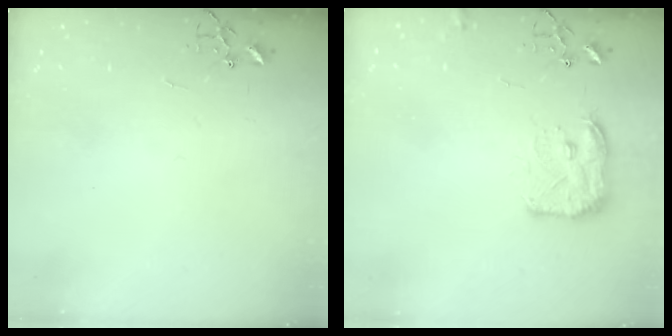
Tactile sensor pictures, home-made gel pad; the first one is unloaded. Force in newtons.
{"total": 11.8, "press": 11.8, "slide": 0.6}